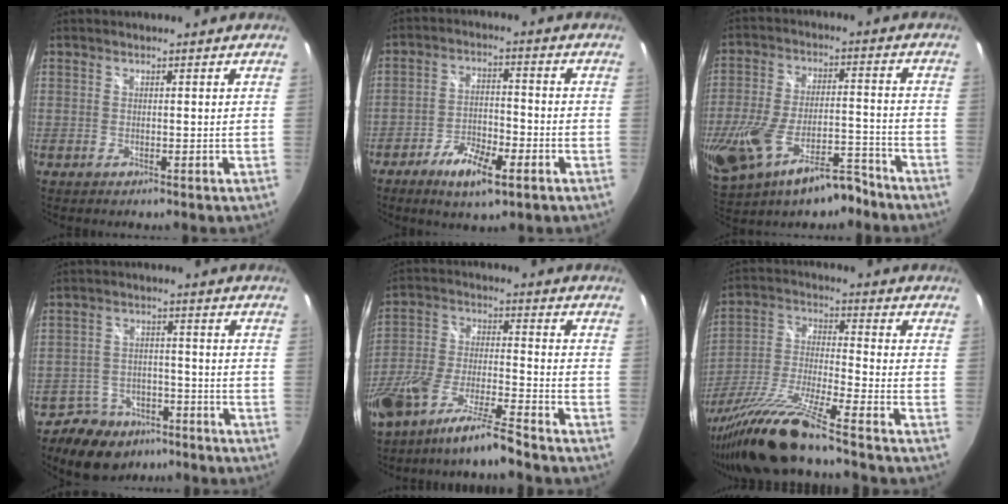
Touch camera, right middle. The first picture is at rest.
{"total": 9.0, "force": [-5.3, 3.0, 6.7], "torque": [-0.140, -0.006, -0.091]}
{"total": 20.5, "force": [-12.3, 8.9, 13.7], "torque": [-0.297, -0.035, -0.197]}
{"total": 9.7, "force": [-6.9, 6.3, 2.7], "torque": [-0.066, 0.015, -0.096]}
{"total": 11.5, "force": [-9.2, 0.8, 6.9], "torque": [-0.148, -0.013, -0.168]}
{"total": 16.8, "force": [-14.0, -1.5, 9.3], "torque": [-0.186, -0.039, -0.260]}